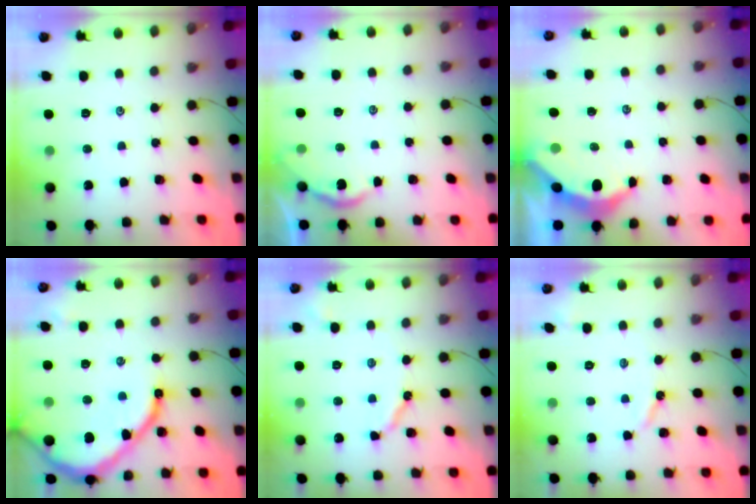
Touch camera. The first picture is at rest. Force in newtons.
{"total": 1.9, "press": 1.8, "slide": 0.4}
{"total": 4.6, "press": 4.6, "slide": 0.3}
{"total": 16.8, "press": 16.7, "slide": 1.4}
{"total": 6.3, "press": 6.3, "slide": 0.6}
{"total": 3.4, "press": 3.4, "slide": 0.6}